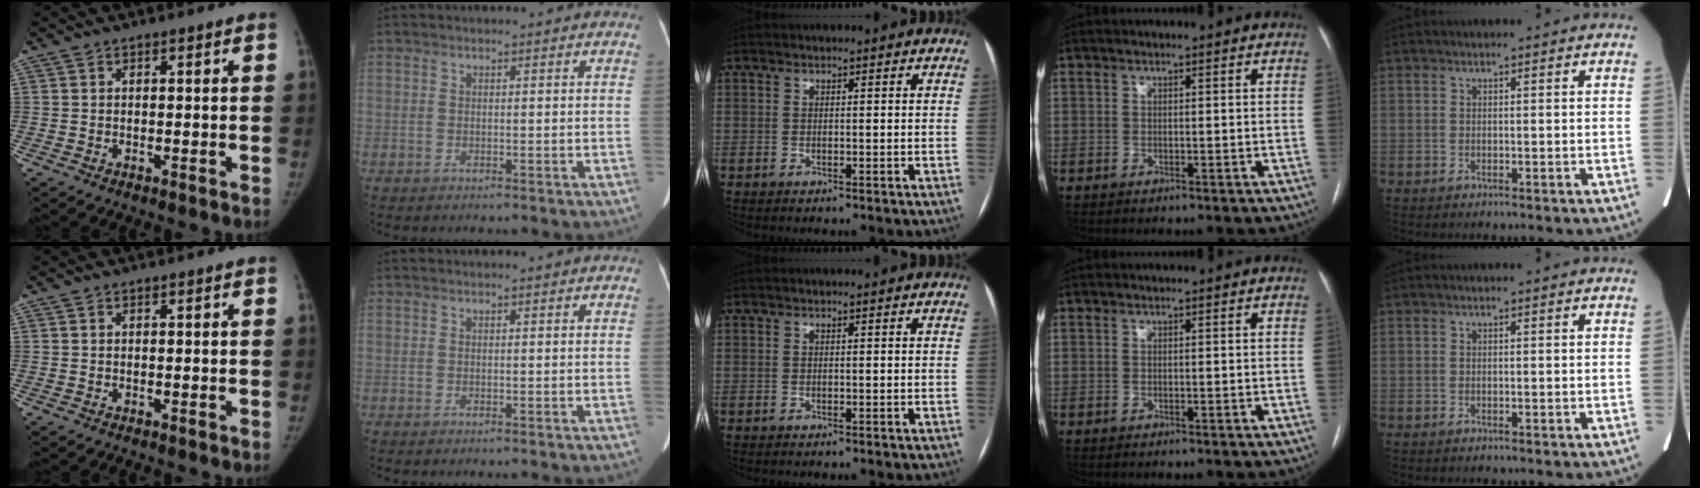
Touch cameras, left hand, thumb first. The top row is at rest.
{}